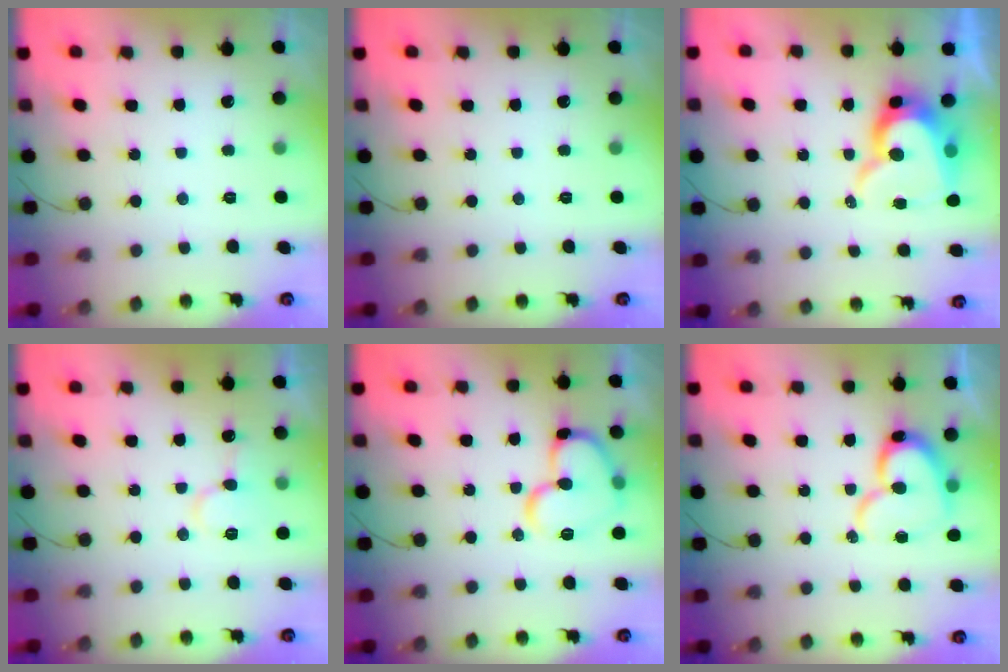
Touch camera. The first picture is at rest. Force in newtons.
{"total": 0.0}
{"total": 13.6, "press": 13.5, "slide": 1.1}
{"total": 9.1, "press": 9.1, "slide": 1.2}
{"total": 15.2, "press": 15.0, "slide": 2.1}
{"total": 14.7, "press": 14.6, "slide": 1.4}